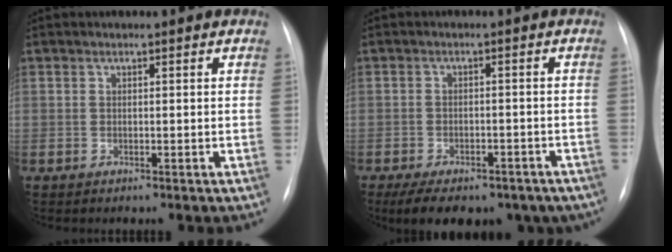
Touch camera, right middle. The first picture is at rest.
{"total": 17.3, "force": [-12.3, 8.5, 8.8], "torque": [-0.142, -0.007, -0.151]}